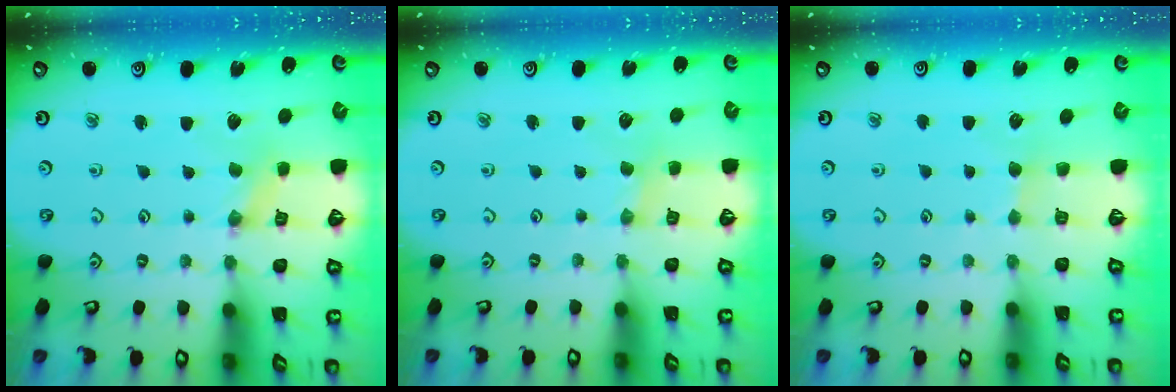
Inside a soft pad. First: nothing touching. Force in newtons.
{"total": 0.7, "press": 0.7, "slide": 0.2}
{"total": 2.3, "press": 2.2, "slide": 0.4}